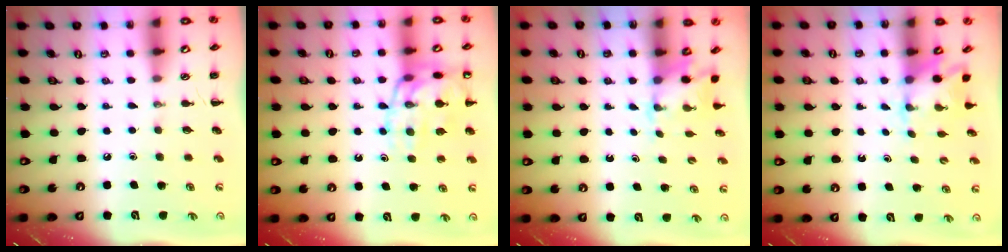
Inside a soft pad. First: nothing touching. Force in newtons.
{"total": 15.8, "press": 15.6, "slide": 2.1}
{"total": 1.7, "press": 1.5, "slide": 0.6}
{"total": 2.6, "press": 2.4, "slide": 1.1}